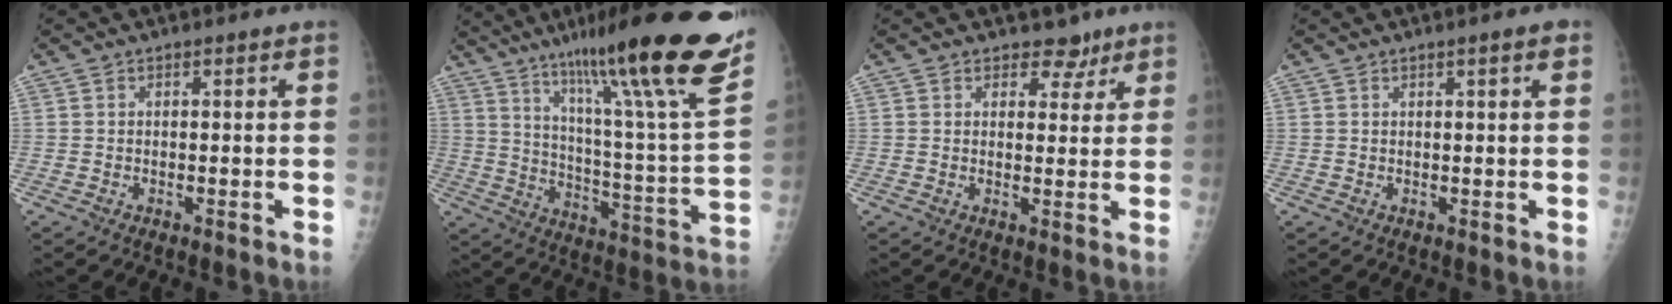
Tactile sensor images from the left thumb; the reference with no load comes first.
{"total": 30.5, "force": [19.6, 2.7, 23.2], "torque": [-0.330, -0.073, 0.299]}
{"total": 4.1, "force": [3.1, 2.5, 0.8], "torque": [0.019, -0.018, 0.043]}
{"total": 1.6, "force": [1.0, 0.0, 1.2], "torque": [-0.019, -0.003, 0.014]}